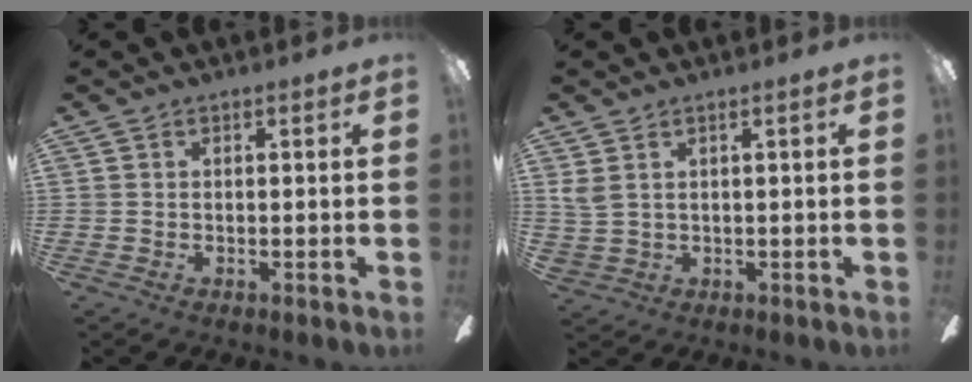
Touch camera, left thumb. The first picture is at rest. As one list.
[{"total": 3.3, "force": [1.6, 2.1, 2.0], "torque": [-0.042, 0.002, 0.032]}]